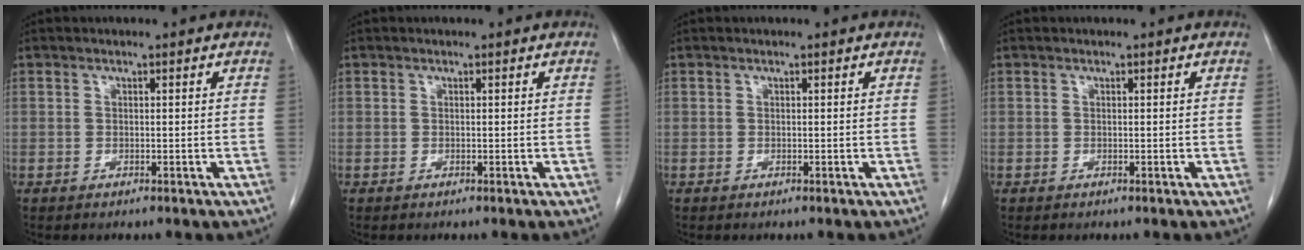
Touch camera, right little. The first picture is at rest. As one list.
[{"total": 0.0}, {"total": 0.0}, {"total": 0.0}]